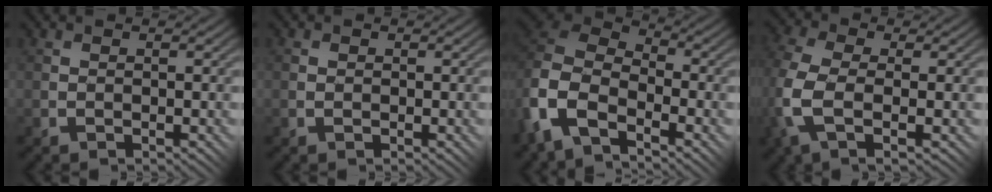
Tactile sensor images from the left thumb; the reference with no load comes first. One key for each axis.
{"total": 1.0, "fx": 0.2, "fy": 0.9, "fz": 0.2, "tx": -0.001, "ty": 0.004, "tz": 0.003}
{"total": 11.9, "fx": -5.4, "fy": 7.7, "fz": 7.3, "tx": -0.185, "ty": -0.042, "tz": -0.094}
{"total": 8.9, "fx": -1.8, "fy": 5.0, "fz": 7.1, "tx": -0.219, "ty": -0.008, "tz": -0.041}